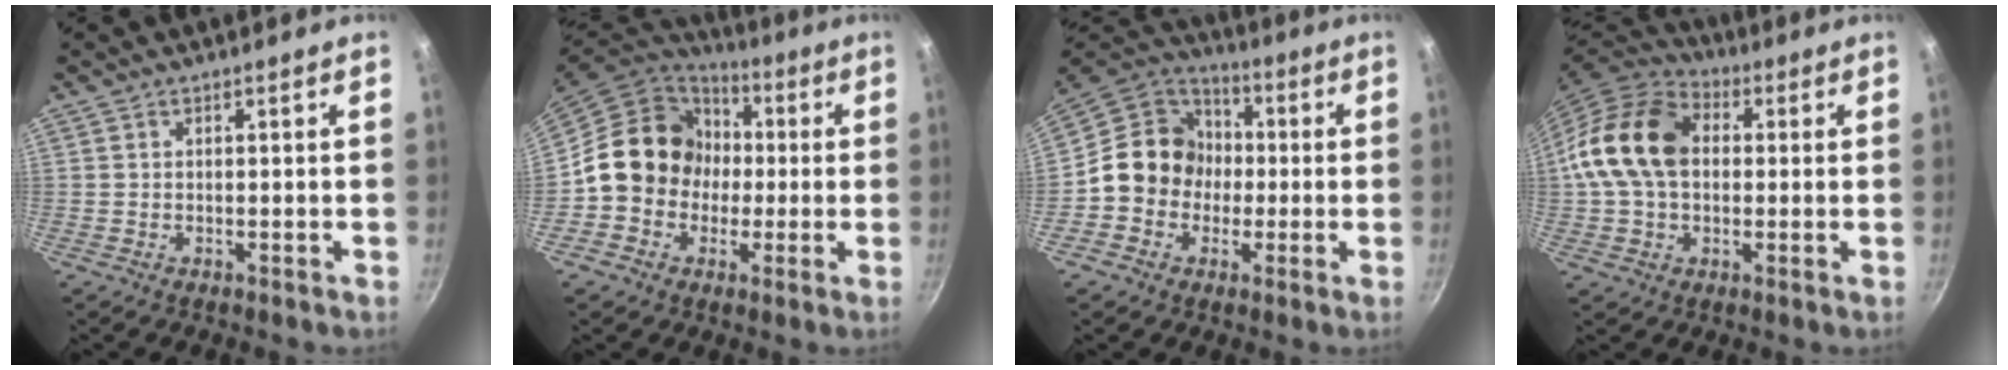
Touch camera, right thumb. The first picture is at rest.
{"total": 15.5, "force": [-0.1, 13.8, 7.0], "torque": [-0.073, 0.035, -0.015]}
{"total": 13.5, "force": [-1.1, 12.3, 5.6], "torque": [-0.048, 0.035, -0.038]}
{"total": 16.7, "force": [1.5, 12.0, 11.5], "torque": [-0.191, 0.028, 0.009]}